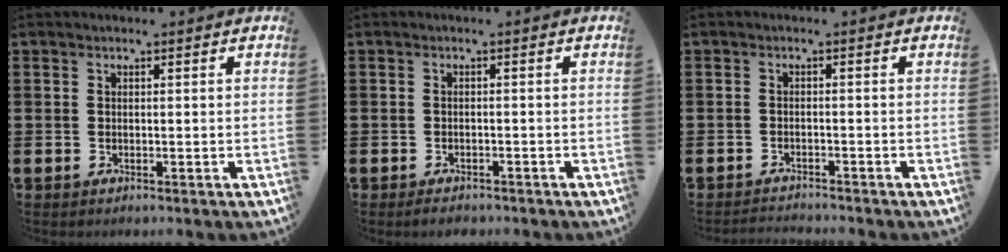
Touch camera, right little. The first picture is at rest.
{"total": 1.0, "force": [-0.9, 0.3, 0.3], "torque": [-0.009, -0.001, -0.019]}
{"total": 1.3, "force": [-1.3, -0.1, -0.1], "torque": [-0.002, 0.003, -0.027]}